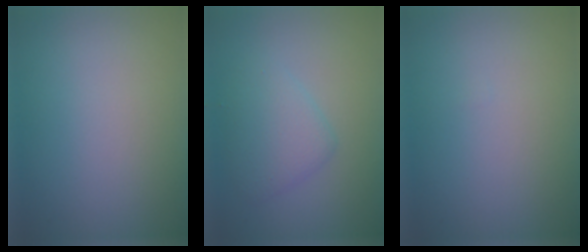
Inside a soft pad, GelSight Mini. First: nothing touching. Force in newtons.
{"total": 2.8, "press": 2.8, "slide": 0.2}
{"total": 0.0}